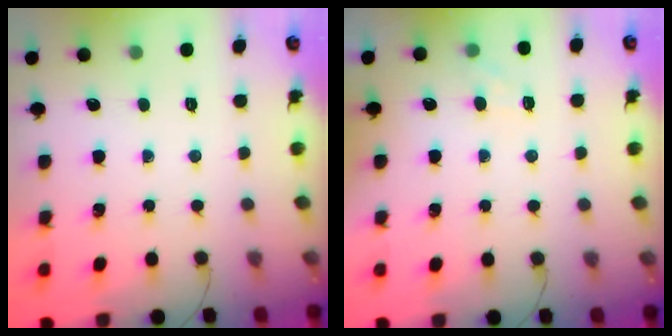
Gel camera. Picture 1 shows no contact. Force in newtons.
{"total": 5.0, "press": 4.9, "slide": 1.3}